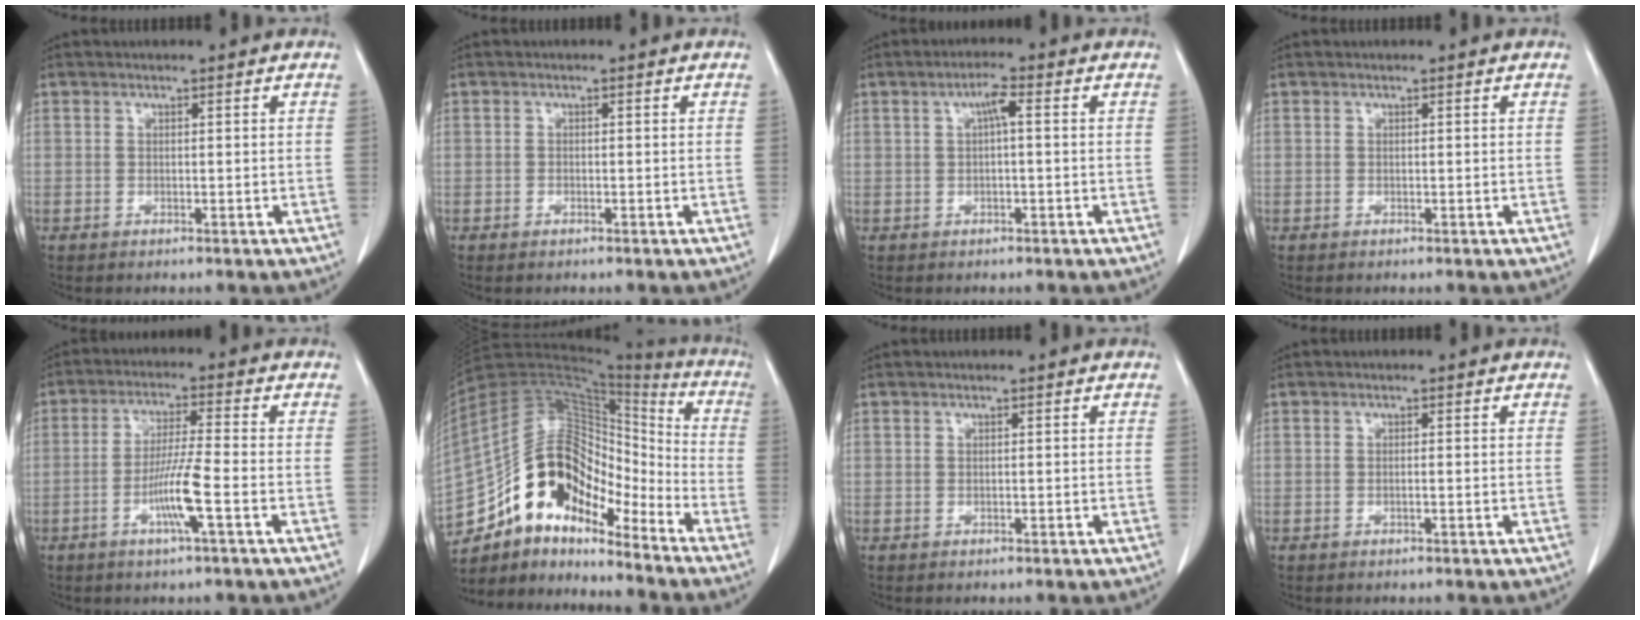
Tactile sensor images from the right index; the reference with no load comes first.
{"total": 0.7, "force": [-0.5, 0.2, 0.4], "torque": [-0.007, 0.000, -0.007]}
{"total": 2.6, "force": [0.5, 0.4, 2.6], "torque": [-0.046, 0.005, 0.009]}
{"total": 0.0}
{"total": 6.9, "force": [-2.5, -0.6, 6.4], "torque": [-0.125, -0.005, -0.047]}
{"total": 17.0, "force": [-12.4, 7.2, 9.2], "torque": [-0.157, 0.069, -0.221]}
{"total": 0.0}
{"total": 0.0}